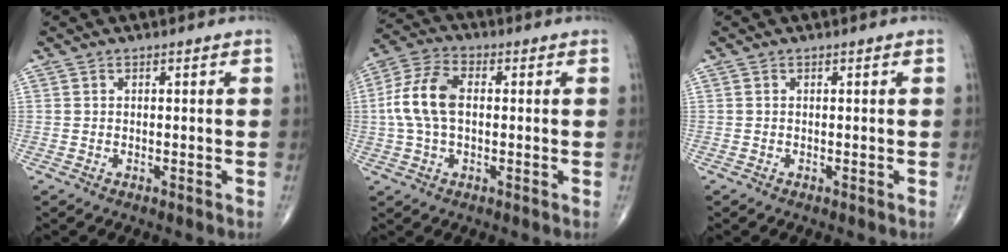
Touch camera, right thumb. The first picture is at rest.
{"total": 9.9, "force": [0.4, 5.8, 8.1], "torque": [-0.177, 0.023, 0.004]}
{"total": 0.0}